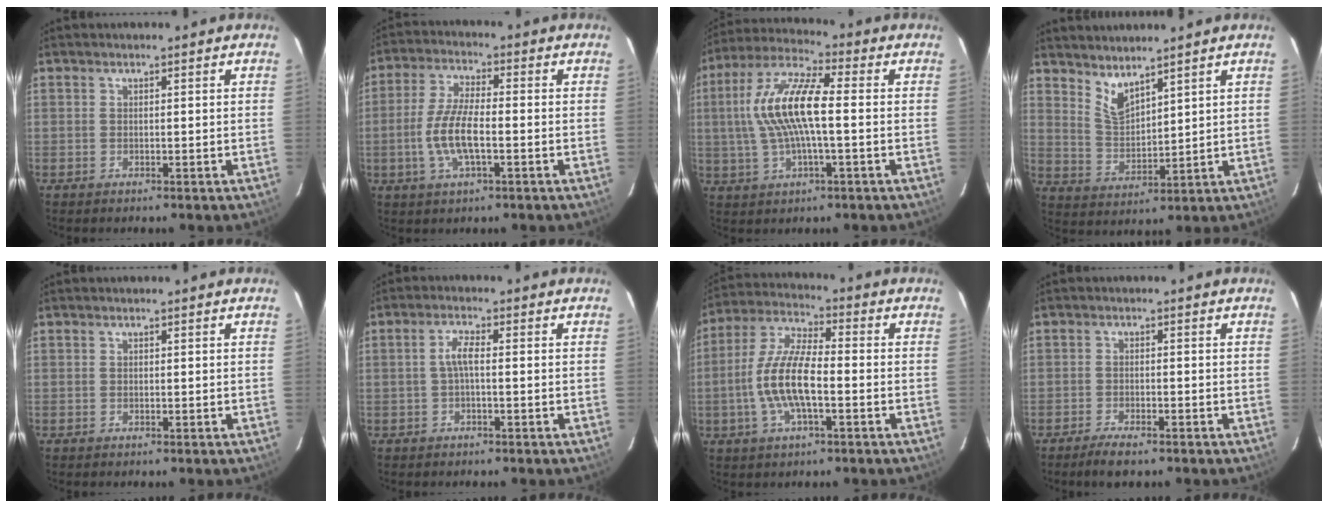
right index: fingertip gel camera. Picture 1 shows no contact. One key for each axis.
{"total": 8.9, "fx": -2.2, "fy": 2.8, "fz": 8.1, "tx": -0.169, "ty": -0.001, "tz": -0.044}
{"total": 13.3, "fx": 0.3, "fy": 3.6, "fz": 12.8, "tx": -0.257, "ty": 0.015, "tz": 0.002}
{"total": 5.8, "fx": 4.7, "fy": 1.7, "fz": 3.0, "tx": -0.053, "ty": -0.008, "tz": 0.098}
{"total": 0.0}
{"total": 2.8, "fx": -0.3, "fy": 0.5, "fz": 2.8, "tx": -0.057, "ty": 0.007, "tz": -0.005}
{"total": 12.1, "fx": -2.9, "fy": 3.8, "fz": 11.1, "tx": -0.231, "ty": 0.002, "tz": -0.058}
{"total": 3.9, "fx": -3.1, "fy": 0.8, "fz": 2.3, "tx": -0.059, "ty": -0.007, "tz": -0.058}